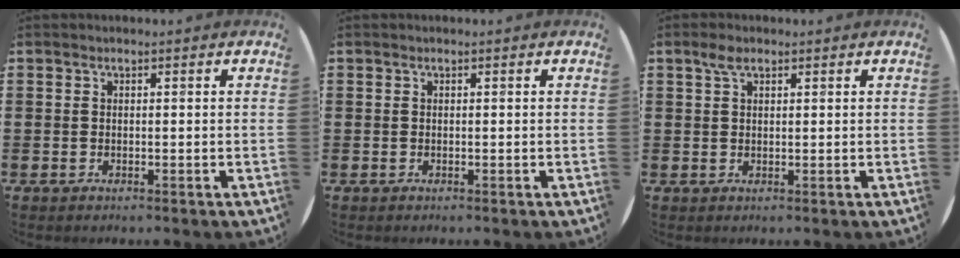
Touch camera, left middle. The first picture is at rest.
{"total": 0.0}
{"total": 2.1, "force": [1.3, 1.0, 1.2], "torque": [-0.020, 0.003, 0.022]}